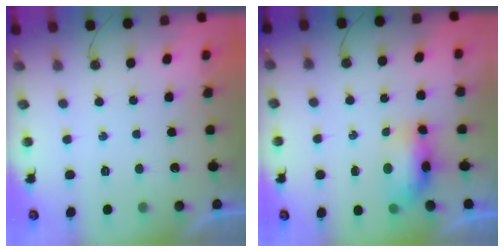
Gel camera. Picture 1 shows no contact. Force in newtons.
{"total": 7.4, "press": 7.4, "slide": 0.7}